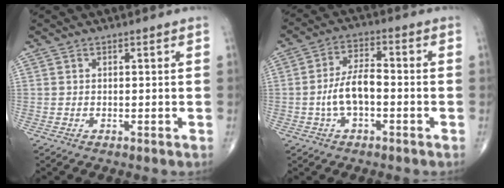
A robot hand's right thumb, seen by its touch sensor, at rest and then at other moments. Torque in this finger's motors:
{"motor_torque": [1.11, 0.99, 1.03, -0.02, 0.06]}